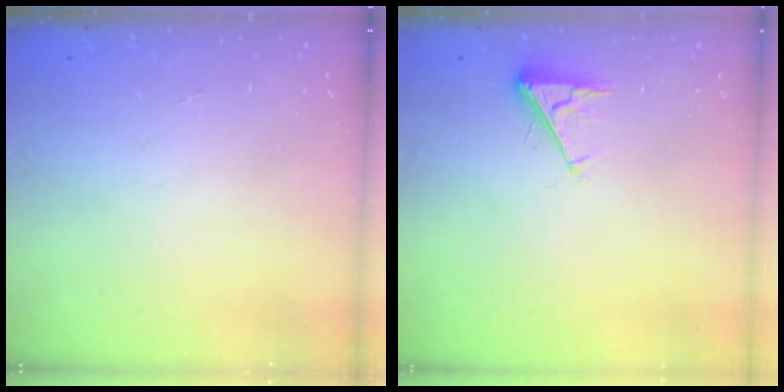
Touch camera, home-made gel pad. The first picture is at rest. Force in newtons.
{"total": 2.8, "press": 2.8, "slide": 0.4}